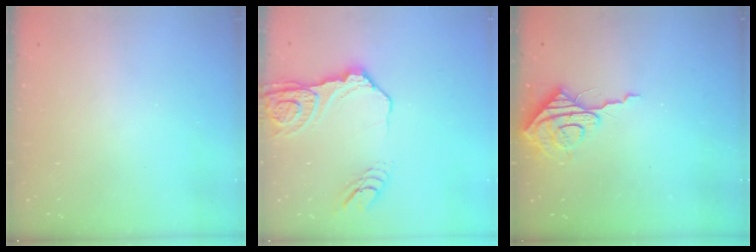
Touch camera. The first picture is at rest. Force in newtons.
{"total": 15.8, "press": 15.7, "slide": 1.9}
{"total": 8.8, "press": 8.7, "slide": 0.8}